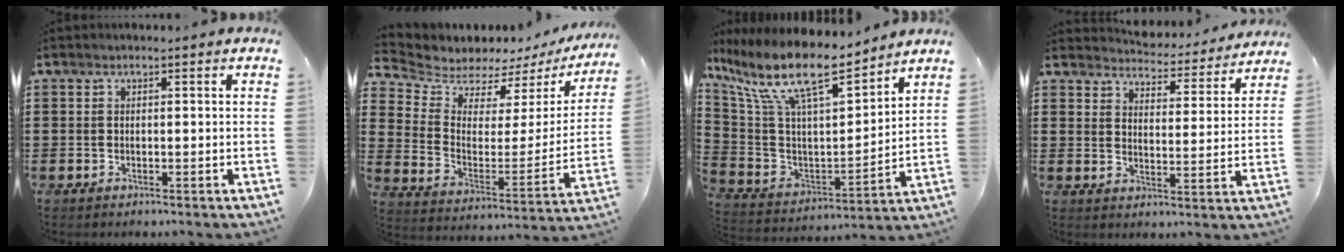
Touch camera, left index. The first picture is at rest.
{"total": 5.0, "force": [4.7, 1.5, -0.1], "torque": [-0.037, -0.044, 0.077]}
{"total": 13.9, "force": [10.2, 3.1, 9.0], "torque": [-0.215, -0.062, 0.173]}
{"total": 4.2, "force": [4.2, 0.0, 0.1], "torque": [-0.019, -0.041, 0.067]}